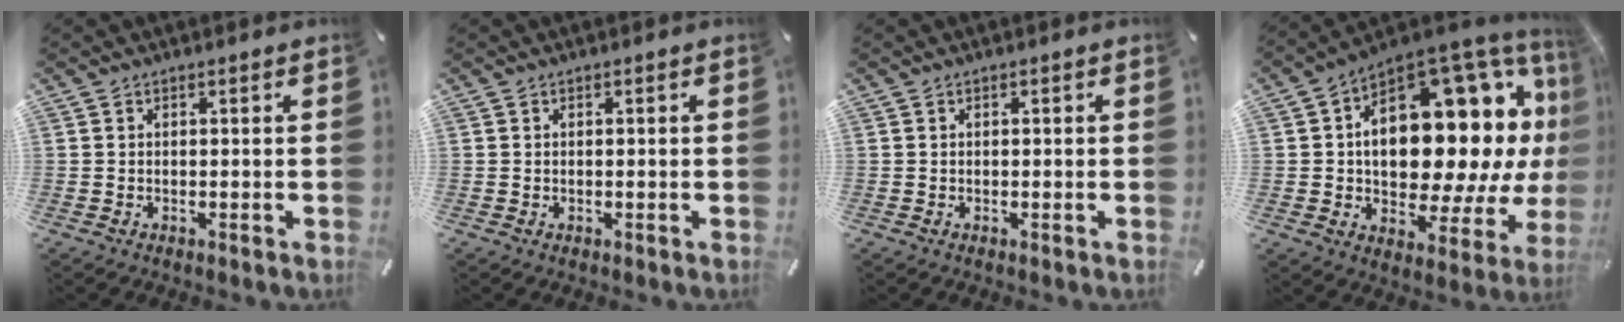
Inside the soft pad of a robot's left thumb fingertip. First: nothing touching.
{"total": 0.0}
{"total": 0.0}
{"total": 22.9, "force": [4.9, 13.0, 18.1], "torque": [-0.256, -0.067, 0.084]}